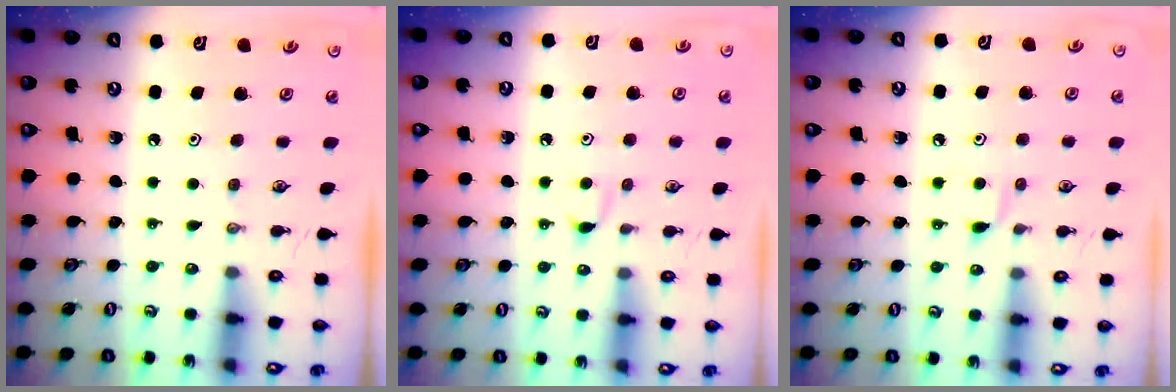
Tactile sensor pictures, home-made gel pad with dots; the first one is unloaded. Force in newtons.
{"total": 3.6, "press": 3.6, "slide": 0.4}
{"total": 5.2, "press": 5.1, "slide": 0.6}